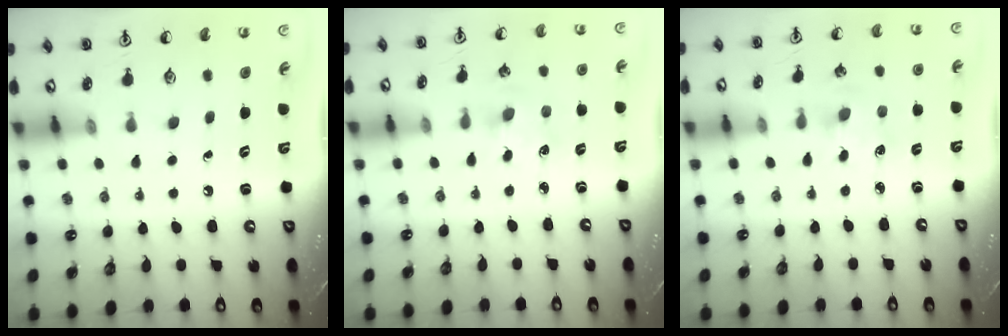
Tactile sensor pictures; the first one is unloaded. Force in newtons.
{"total": 1.8, "press": 1.7, "slide": 0.3}
{"total": 1.8, "press": 1.7, "slide": 0.3}